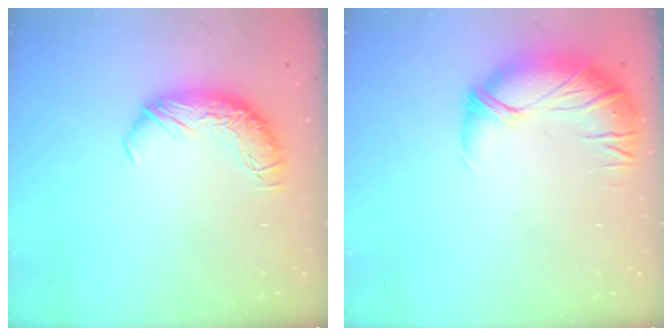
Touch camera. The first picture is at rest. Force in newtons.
{"total": 2.8, "press": 1.3, "slide": 2.4}